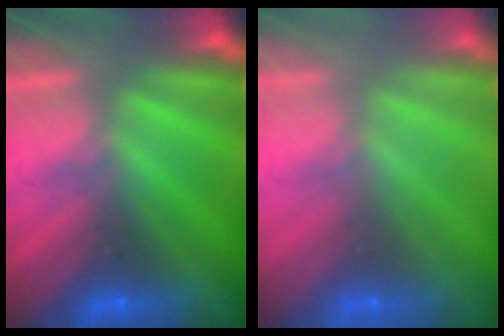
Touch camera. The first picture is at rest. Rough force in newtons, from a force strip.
{"total": 7.8}